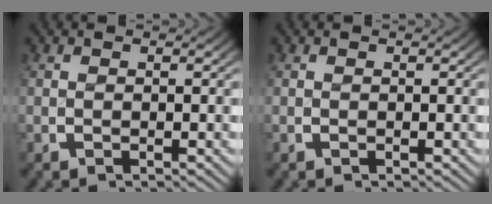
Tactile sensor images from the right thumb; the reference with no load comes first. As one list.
[{"total": 0.0}]